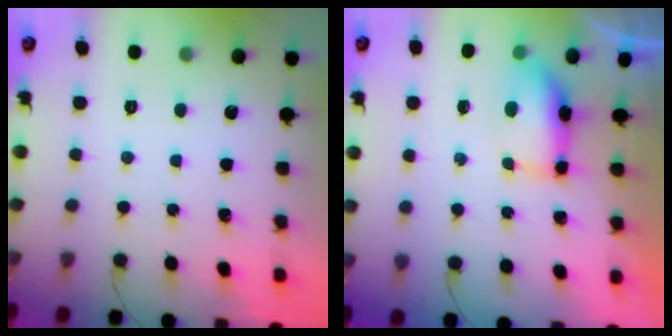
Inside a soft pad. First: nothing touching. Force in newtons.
{"total": 6.8, "press": 6.8, "slide": 0.8}